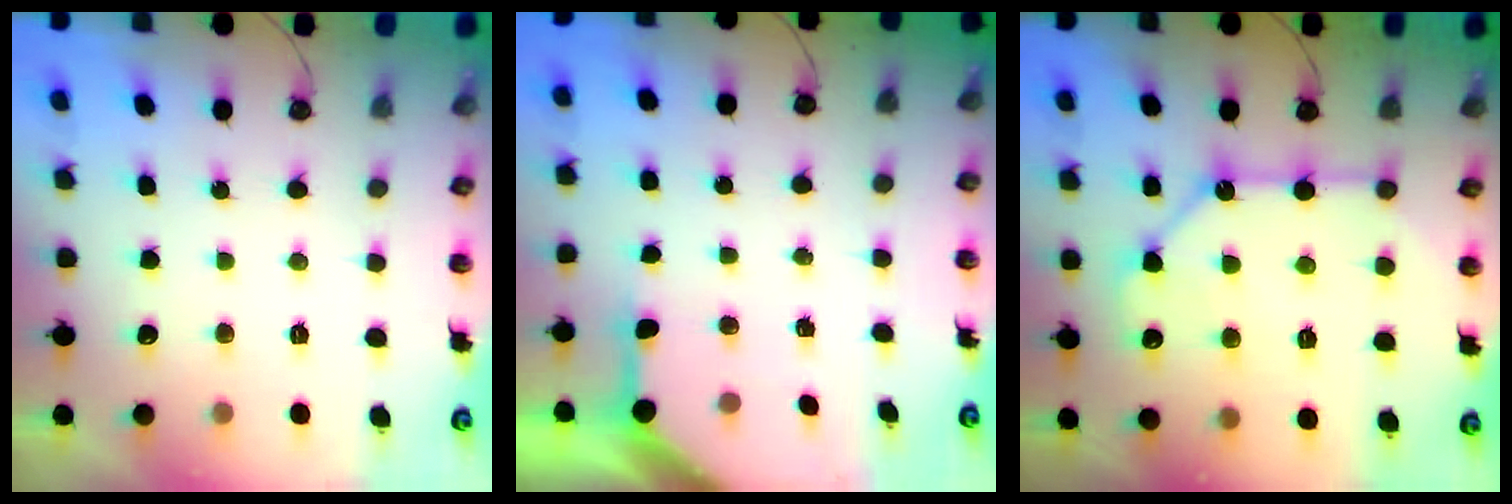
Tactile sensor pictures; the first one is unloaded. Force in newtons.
{"total": 6.2, "press": 6.2, "slide": 0.2}
{"total": 11.7, "press": 11.7, "slide": 0.9}